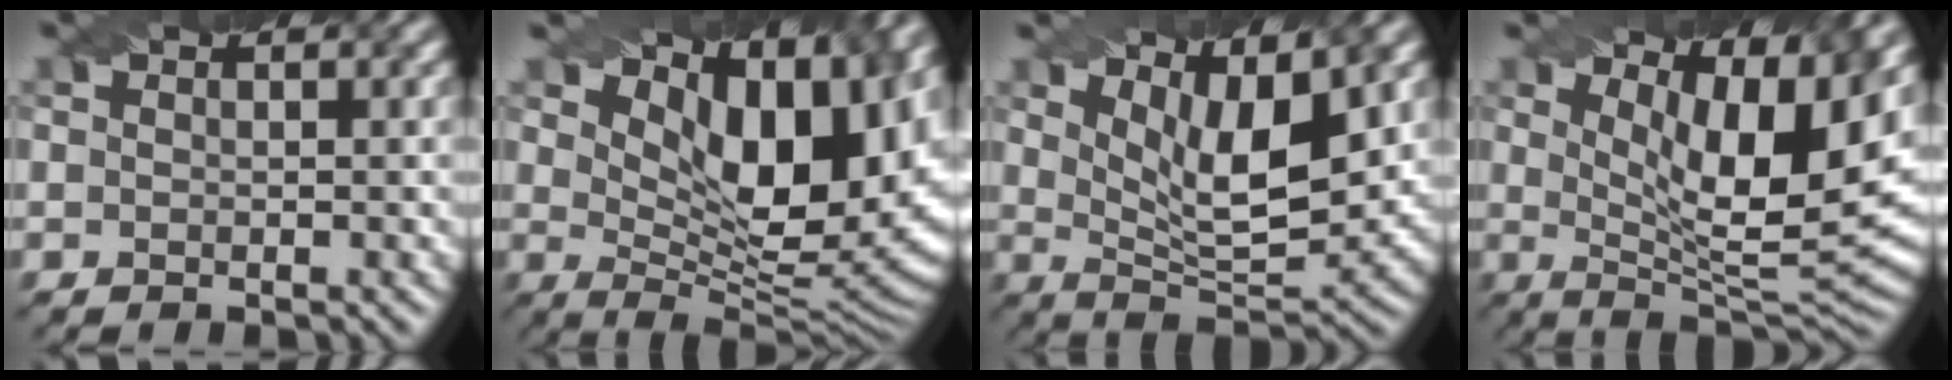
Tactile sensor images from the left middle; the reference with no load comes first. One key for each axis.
{"total": 13.7, "fx": 5.8, "fy": 6.4, "fz": 10.6, "tx": -0.139, "ty": 0.005, "tz": 0.102}
{"total": 7.6, "fx": 3.4, "fy": 2.5, "fz": 6.3, "tx": -0.108, "ty": -0.008, "tz": 0.060}
{"total": 11.3, "fx": 4.2, "fy": 3.3, "fz": 9.9, "tx": -0.141, "ty": -0.012, "tz": 0.072}